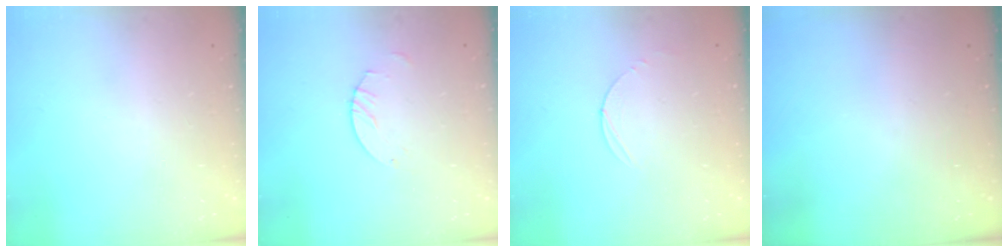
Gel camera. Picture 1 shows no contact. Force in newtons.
{"total": 2.5, "press": 2.5, "slide": 0.1}
{"total": 3.0, "press": 3.0, "slide": 0.3}
{"total": 0.0}